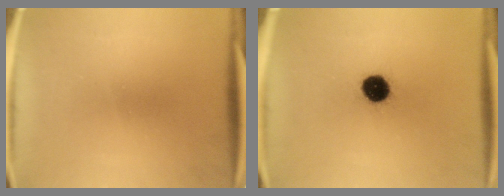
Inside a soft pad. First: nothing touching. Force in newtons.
{"total": 8.6}